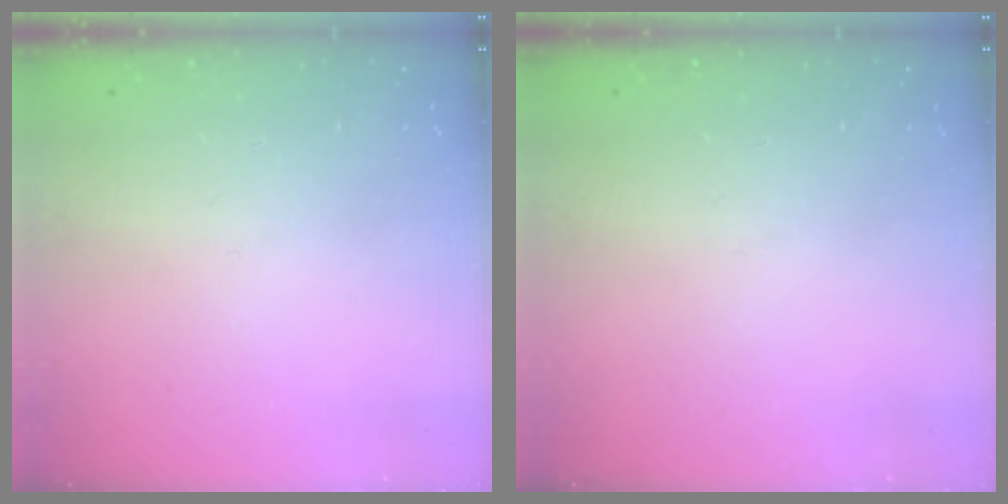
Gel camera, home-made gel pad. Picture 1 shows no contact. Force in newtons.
{"total": 0.0}